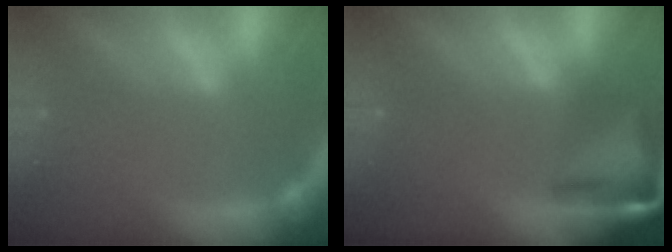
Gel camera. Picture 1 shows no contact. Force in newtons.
{"total": 7.4}